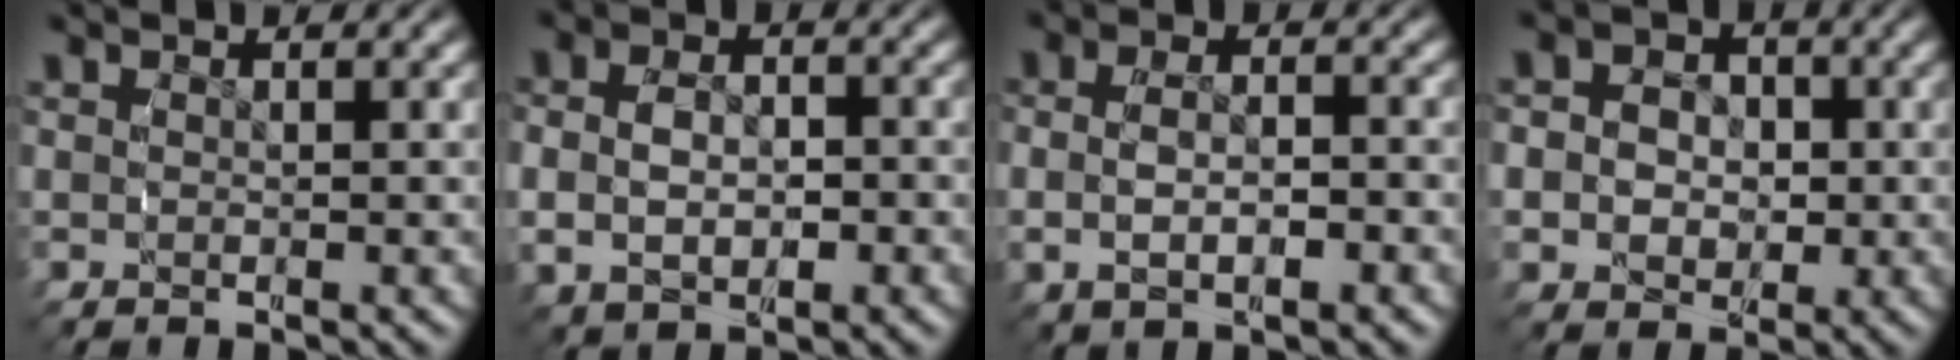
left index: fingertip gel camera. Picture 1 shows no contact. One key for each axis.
{"total": 4.8, "fx": -0.6, "fy": 3.8, "fz": 2.9, "tx": -0.065, "ty": -0.007, "tz": -0.008}
{"total": 3.6, "fx": -0.9, "fy": 2.2, "fz": 2.7, "tx": -0.053, "ty": 0.000, "tz": -0.015}
{"total": 6.1, "fx": -0.7, "fy": 5.4, "fz": 2.7, "tx": -0.051, "ty": -0.014, "tz": -0.016}